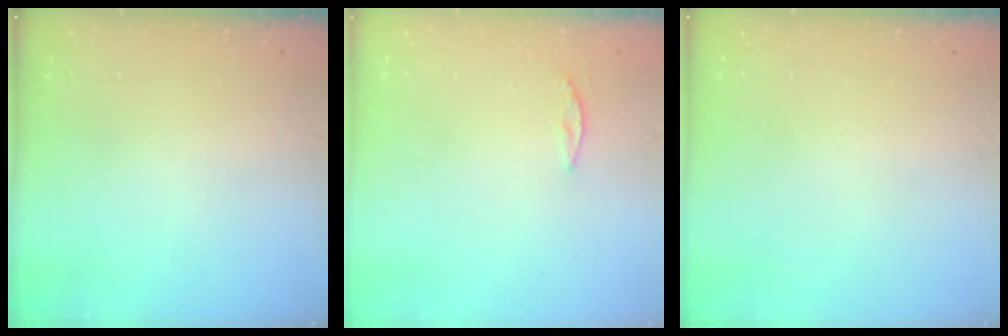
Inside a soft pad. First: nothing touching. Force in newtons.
{"total": 3.5, "press": 3.5, "slide": 0.4}
{"total": 0.0}